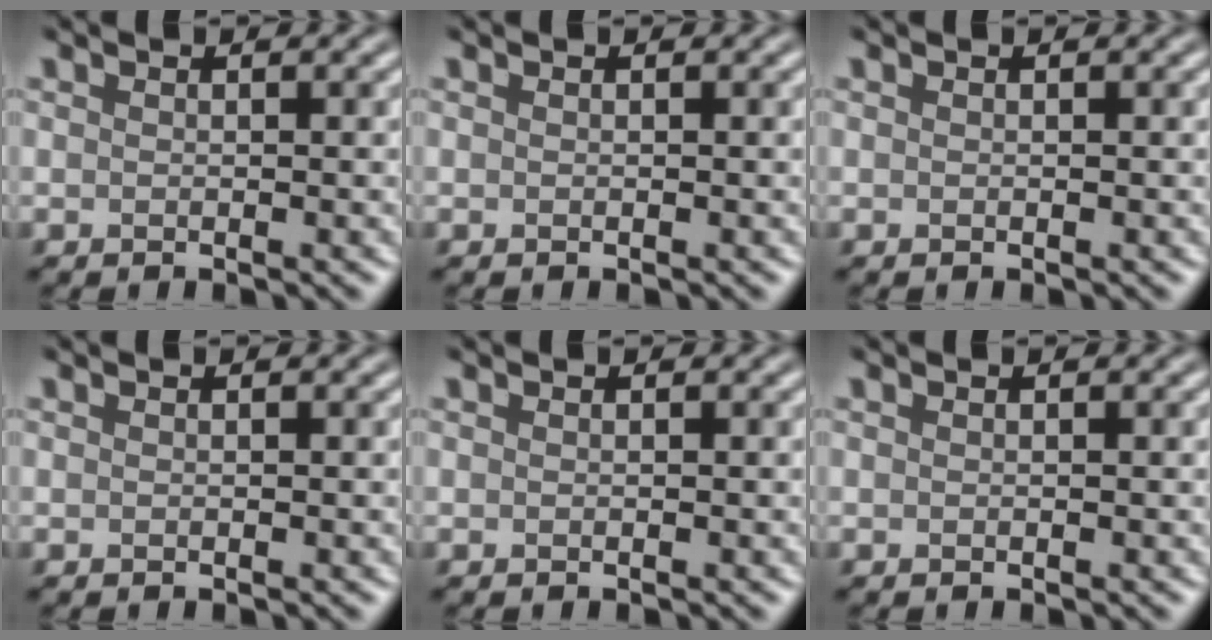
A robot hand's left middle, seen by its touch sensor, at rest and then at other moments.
{"total": 0.0}
{"total": 0.0}
{"total": 0.0}
{"total": 0.0}
{"total": 0.0}